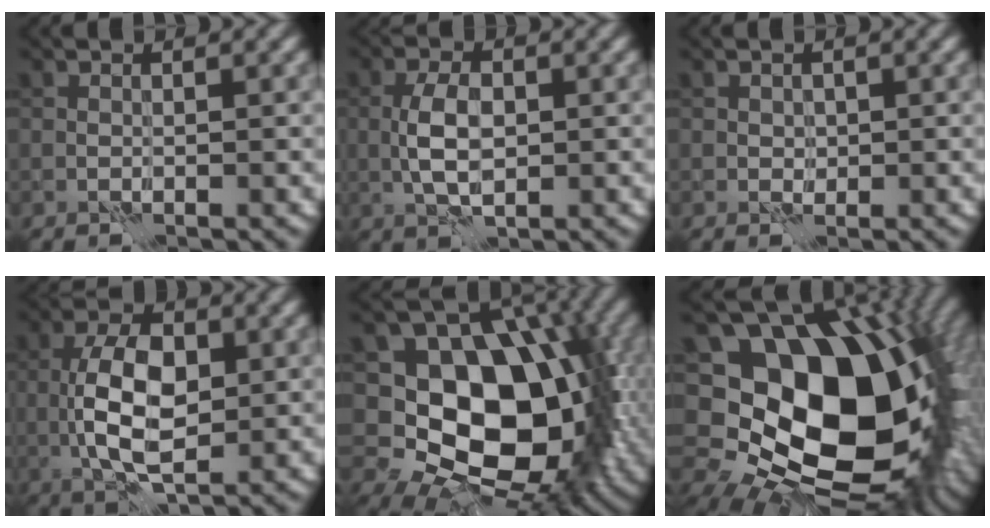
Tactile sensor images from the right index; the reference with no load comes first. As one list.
[{"total": 3.8, "force": [-0.4, 2.0, 3.2], "torque": [-0.066, 0.002, -0.007]}, {"total": 1.1, "force": [0.0, 1.0, 0.3], "torque": [-0.006, -0.001, 0.002]}, {"total": 6.9, "force": [-0.4, 3.5, 6.0], "torque": [-0.120, 0.001, -0.009]}, {"total": 13.5, "force": [-1.3, 9.5, 9.6], "torque": [-0.109, -0.016, -0.025]}, {"total": 18.7, "force": [0.9, 12.4, 13.9], "torque": [-0.221, -0.025, 0.054]}]